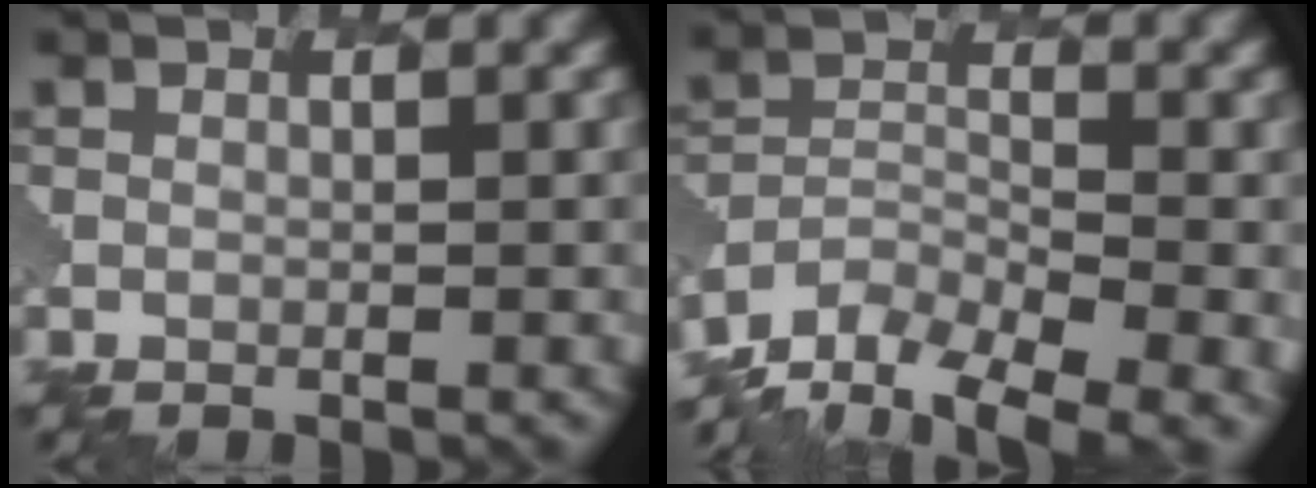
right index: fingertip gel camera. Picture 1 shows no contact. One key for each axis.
{"total": 10.1, "fx": -7.9, "fy": 4.5, "fz": 4.3, "tx": -0.074, "ty": -0.018, "tz": -0.124}